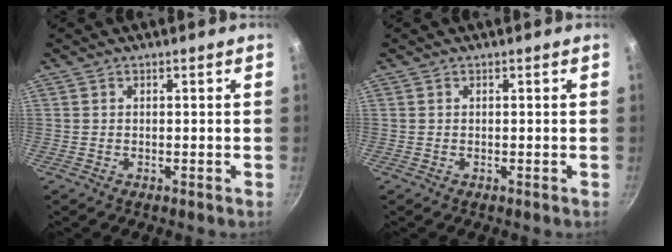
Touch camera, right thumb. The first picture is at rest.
{"total": 0.0}